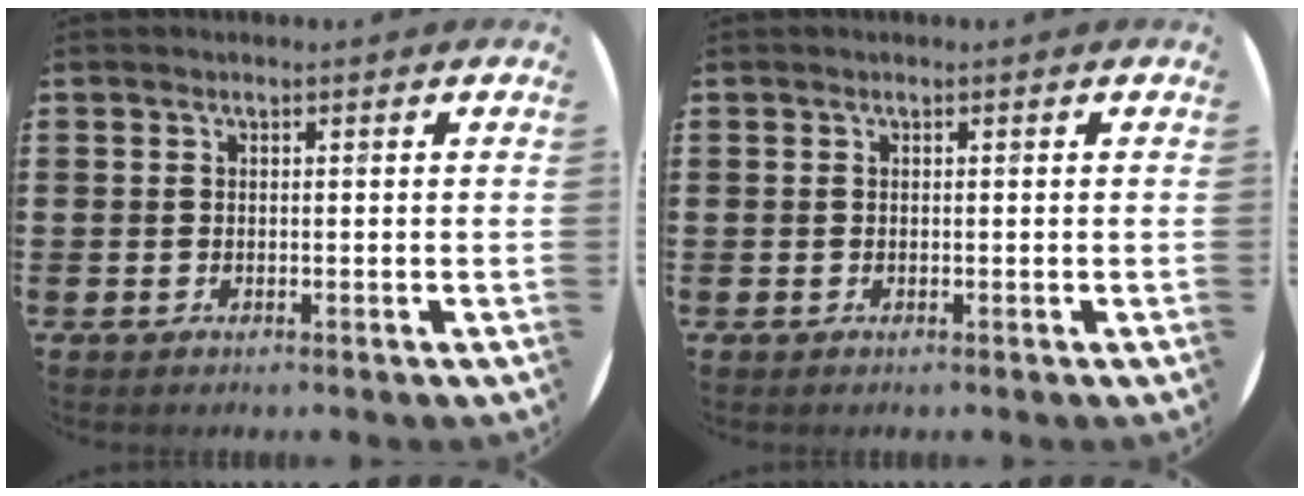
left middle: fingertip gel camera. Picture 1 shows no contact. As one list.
[{"total": 0.0}]